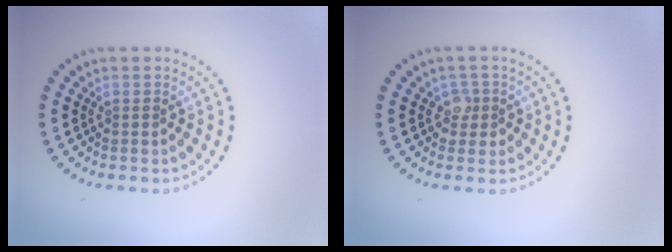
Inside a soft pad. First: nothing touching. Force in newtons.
{"total": 1.6, "press": 1.3, "slide": 0.8}